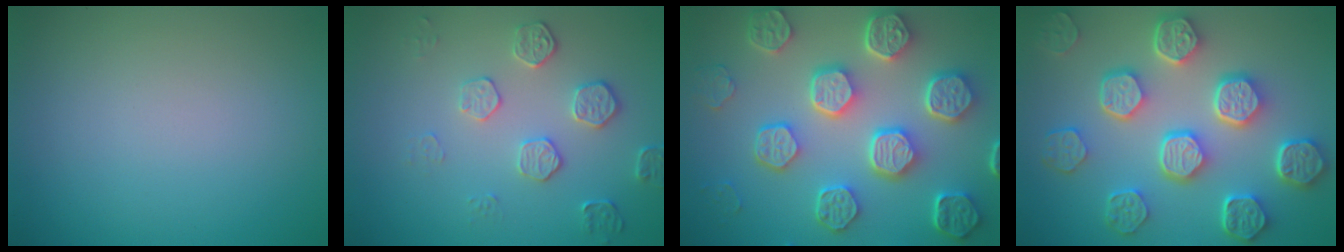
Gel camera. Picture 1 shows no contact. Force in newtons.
{"total": 2.2, "press": 1.8, "slide": 1.2}
{"total": 8.4, "press": 6.5, "slide": 5.4}
{"total": 8.1, "press": 6.3, "slide": 5.1}